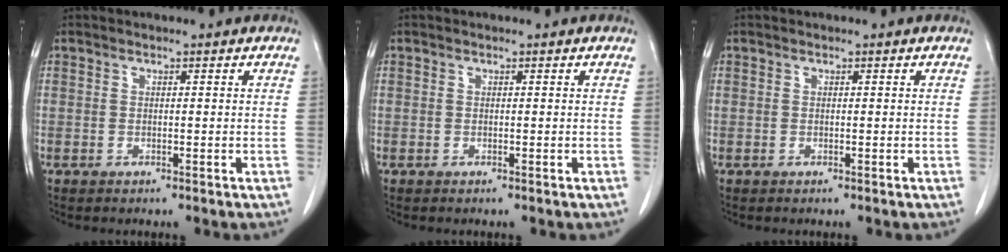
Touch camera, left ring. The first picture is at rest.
{"total": 0.0}
{"total": 0.0}